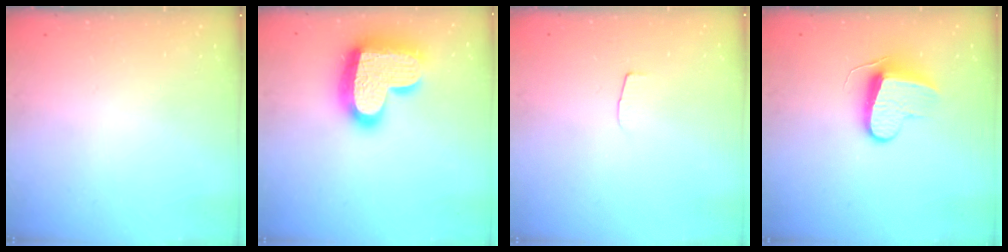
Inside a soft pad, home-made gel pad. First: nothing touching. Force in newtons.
{"total": 21.5, "press": 21.5, "slide": 1.6}
{"total": 3.7, "press": 3.7, "slide": 0.3}
{"total": 9.0, "press": 9.0, "slide": 0.2}